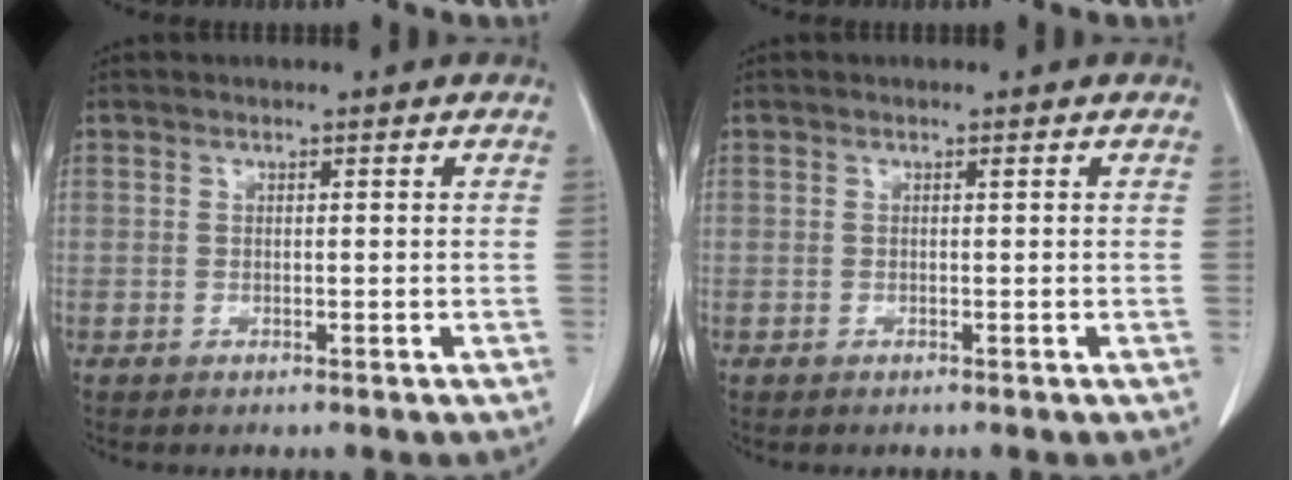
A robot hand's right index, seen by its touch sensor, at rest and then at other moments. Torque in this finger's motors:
{"motor_torque": [-0.01, 0.02, -0.01, -0.01]}